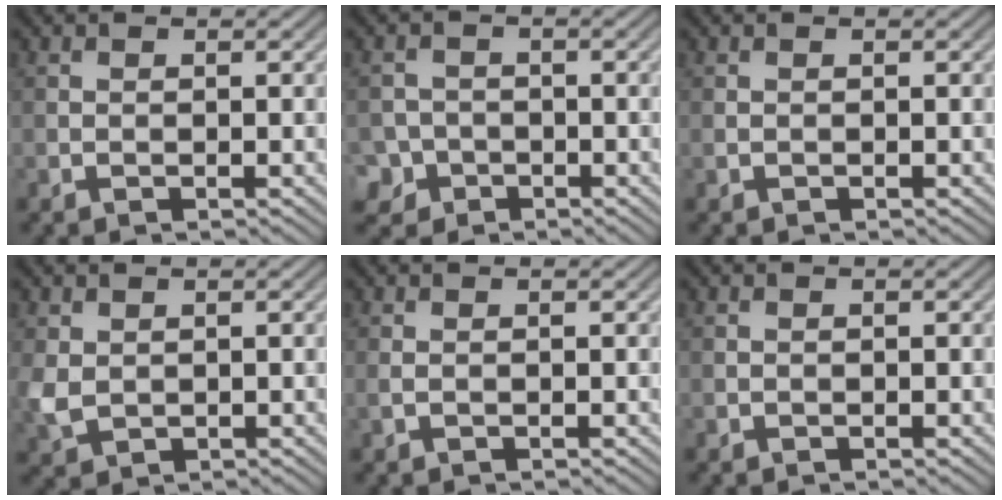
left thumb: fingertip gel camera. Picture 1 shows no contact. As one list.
[{"total": 3.5, "force": [-1.8, 2.9, 0.8], "torque": [-0.012, -0.003, -0.041]}, {"total": 0.0}, {"total": 2.9, "force": [0.5, 2.2, 1.7], "torque": [-0.054, -0.003, 0.014]}, {"total": 0.7, "force": [0.1, 0.2, 0.6], "torque": [-0.017, 0.001, 0.000]}, {"total": 0.0}]